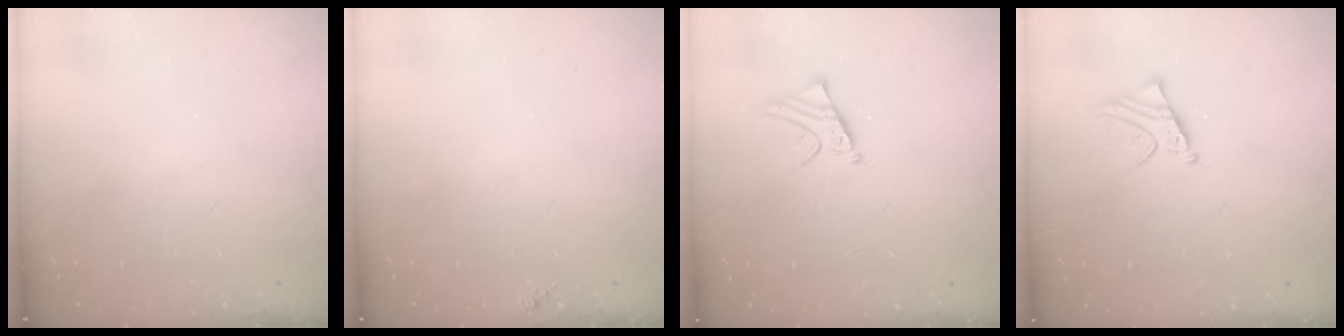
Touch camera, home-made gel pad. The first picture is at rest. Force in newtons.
{"total": 3.5, "press": 3.5, "slide": 0.5}
{"total": 2.9, "press": 2.8, "slide": 0.3}
{"total": 2.9, "press": 2.9, "slide": 0.3}